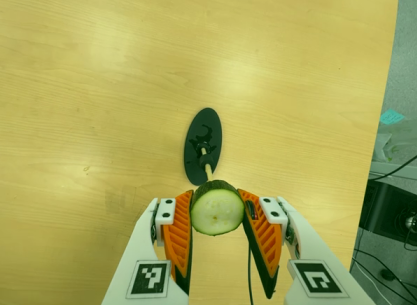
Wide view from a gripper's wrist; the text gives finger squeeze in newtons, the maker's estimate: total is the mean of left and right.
{"total": 10.0, "left": 9.5, "right": 10.5}